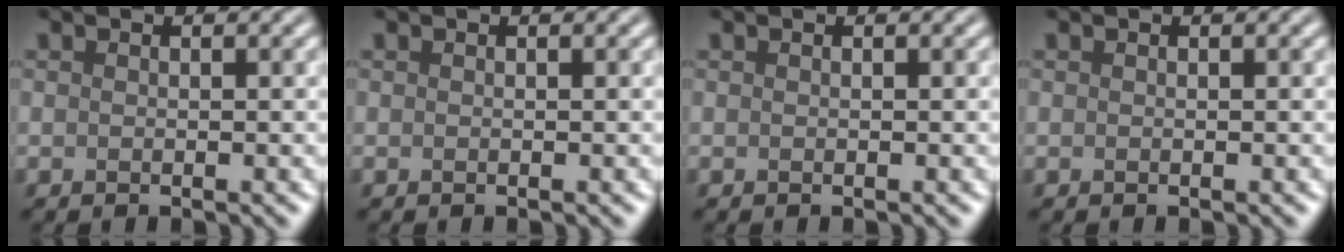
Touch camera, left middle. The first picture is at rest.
{"total": 0.0}
{"total": 0.0}
{"total": 0.0}